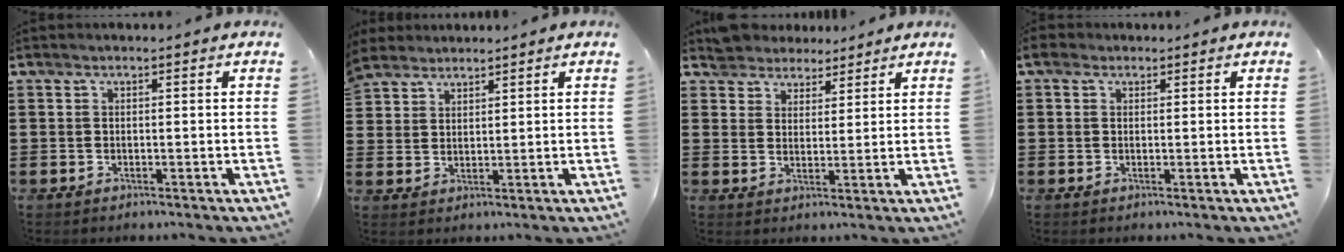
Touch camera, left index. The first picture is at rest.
{"total": 3.4, "force": [3.0, 1.5, -0.6], "torque": [-0.003, 0.000, 0.058]}
{"total": 4.6, "force": [4.0, 2.2, -0.3], "torque": [-0.015, 0.001, 0.078]}
{"total": 2.0, "force": [0.9, 1.4, 1.0], "torque": [-0.017, 0.006, 0.015]}